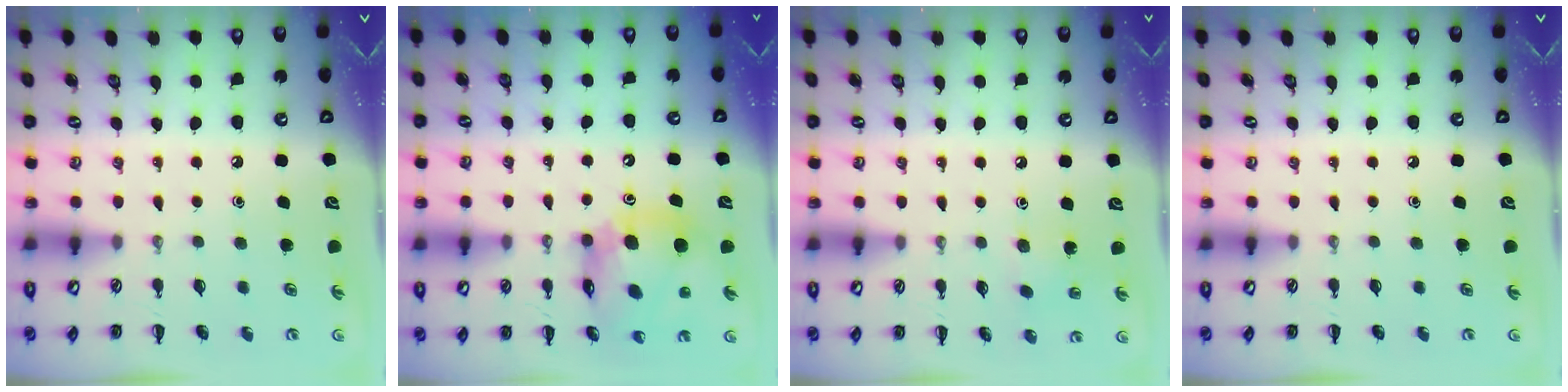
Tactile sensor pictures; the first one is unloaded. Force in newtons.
{"total": 12.8, "press": 12.2, "slide": 3.7}
{"total": 5.2, "press": 5.1, "slide": 1.3}
{"total": 0.0}